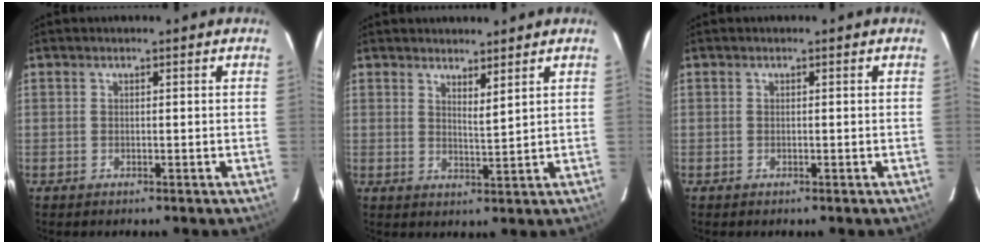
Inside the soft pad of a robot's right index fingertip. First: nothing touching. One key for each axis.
{"total": 3.4, "fx": 2.8, "fy": 0.1, "fz": 2.0, "tx": -0.034, "ty": -0.008, "tz": 0.042}
{"total": 0.0}